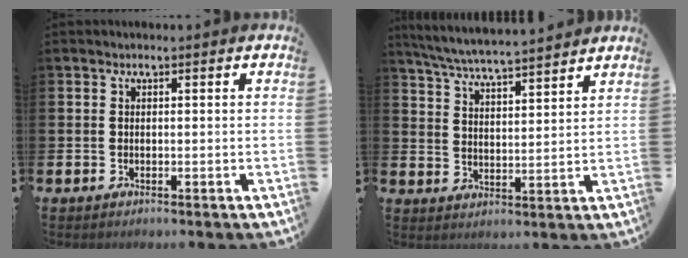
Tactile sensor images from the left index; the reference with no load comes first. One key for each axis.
{"total": 6.2, "fx": 6.0, "fy": -0.1, "fz": 1.5, "tx": -0.049, "ty": -0.042, "tz": 0.105}